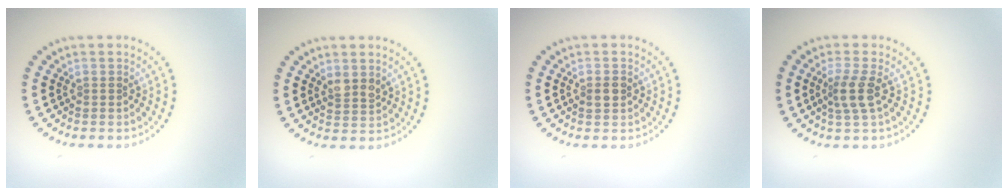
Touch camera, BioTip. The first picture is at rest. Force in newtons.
{"total": 1.6, "press": 1.4, "slide": 0.7}
{"total": 1.0, "press": 1.0, "slide": 0.1}
{"total": 2.5, "press": 2.0, "slide": 1.5}